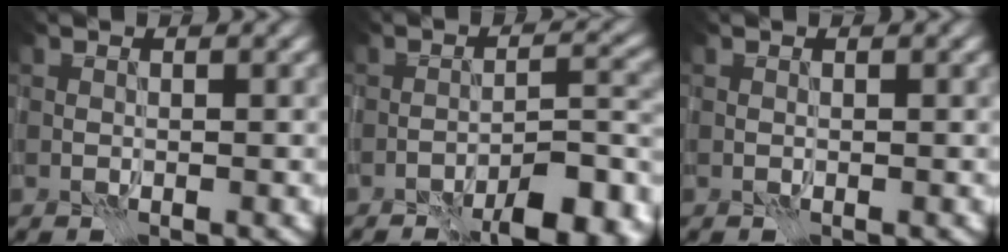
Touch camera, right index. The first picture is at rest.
{"total": 8.7, "force": [-6.1, 2.3, 5.7], "torque": [-0.072, 0.011, -0.089]}
{"total": 0.0}